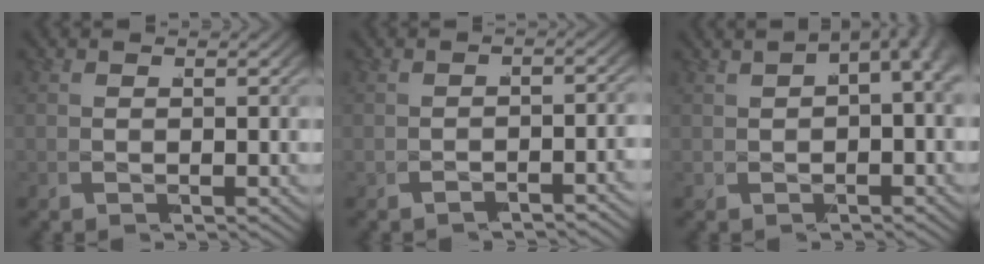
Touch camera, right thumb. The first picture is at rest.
{"total": 2.3, "force": [-2.2, -0.2, 0.9], "torque": [-0.013, 0.003, -0.033]}
{"total": 4.5, "force": [0.6, 2.7, 3.6], "torque": [-0.032, 0.015, 0.003]}